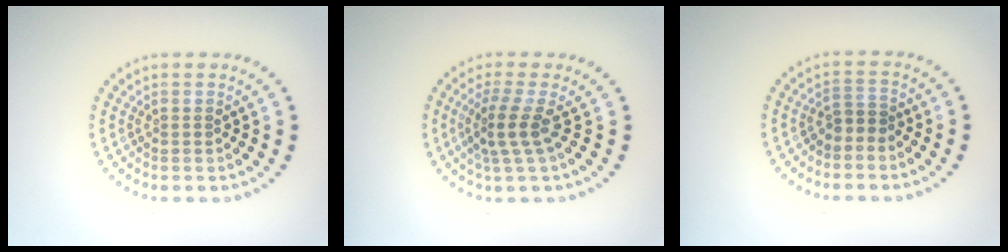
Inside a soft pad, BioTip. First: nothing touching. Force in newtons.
{"total": 2.8, "press": 2.0, "slide": 2.0}
{"total": 1.3, "press": 1.0, "slide": 0.8}